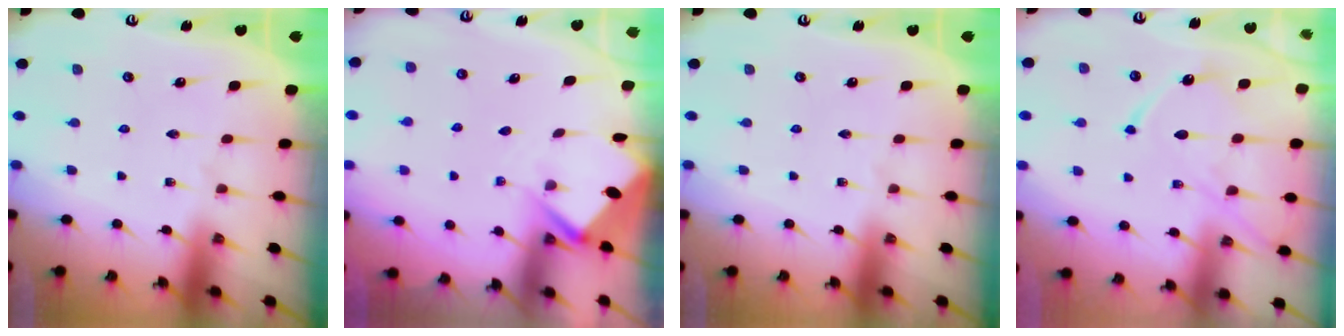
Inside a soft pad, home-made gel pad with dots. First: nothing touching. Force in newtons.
{"total": 2.6, "press": 2.6, "slide": 0.1}
{"total": 0.0}
{"total": 11.6, "press": 11.5, "slide": 1.1}